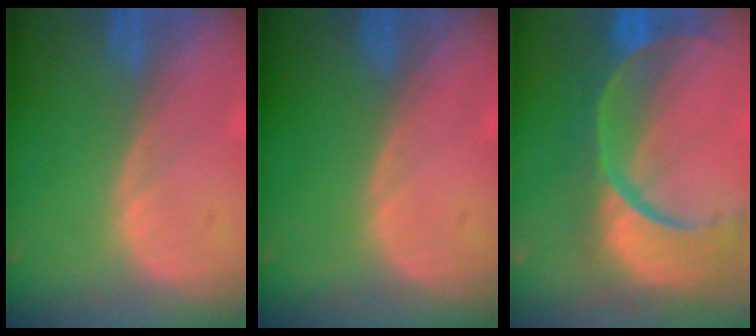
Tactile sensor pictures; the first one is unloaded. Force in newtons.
{"total": 0.0}
{"total": 13.8, "press": 10.9, "slide": 8.4}